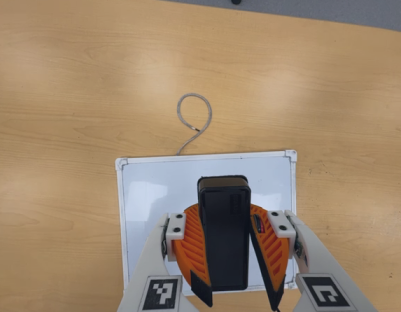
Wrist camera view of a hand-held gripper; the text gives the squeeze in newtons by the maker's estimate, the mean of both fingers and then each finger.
{"total": 11.2, "left": 10.8, "right": 11.5}